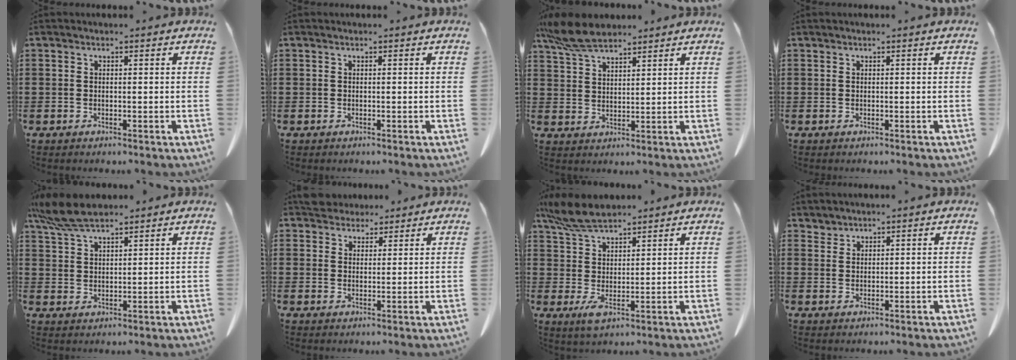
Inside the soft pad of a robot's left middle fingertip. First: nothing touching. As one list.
[{"total": 0.0}, {"total": 7.1, "force": [5.8, 2.1, 3.6], "torque": [-0.088, -0.006, 0.111]}, {"total": 0.0}, {"total": 6.8, "force": [5.5, 1.6, 3.7], "torque": [-0.086, -0.007, 0.105]}, {"total": 3.8, "force": [3.5, 1.4, 0.4], "torque": [-0.012, -0.006, 0.068]}, {"total": 8.1, "force": [4.1, 2.5, 6.6], "torque": [-0.149, -0.022, 0.081]}, {"total": 1.4, "force": [1.4, 0.2, -0.1], "torque": [-0.003, 0.001, 0.029]}]